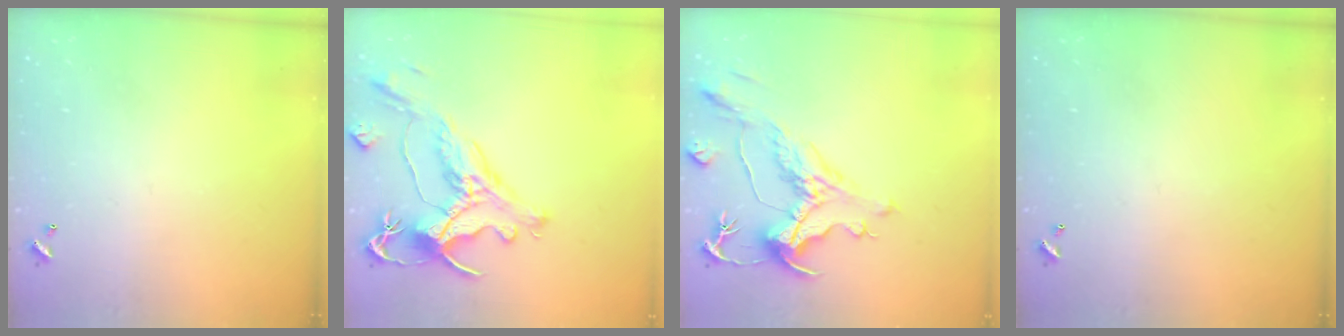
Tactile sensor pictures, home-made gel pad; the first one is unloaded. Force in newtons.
{"total": 1.6, "press": 1.0, "slide": 1.3}
{"total": 1.6, "press": 0.6, "slide": 1.5}
{"total": 0.0}